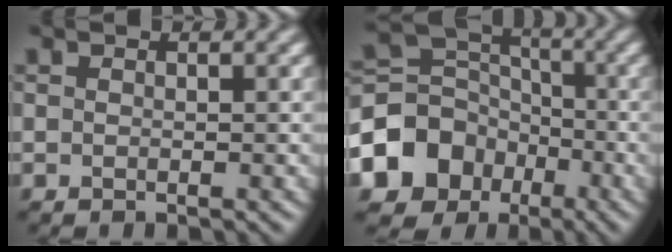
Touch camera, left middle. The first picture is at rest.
{"total": 9.6, "force": [-4.5, 7.6, 3.7], "torque": [-0.101, -0.002, -0.093]}